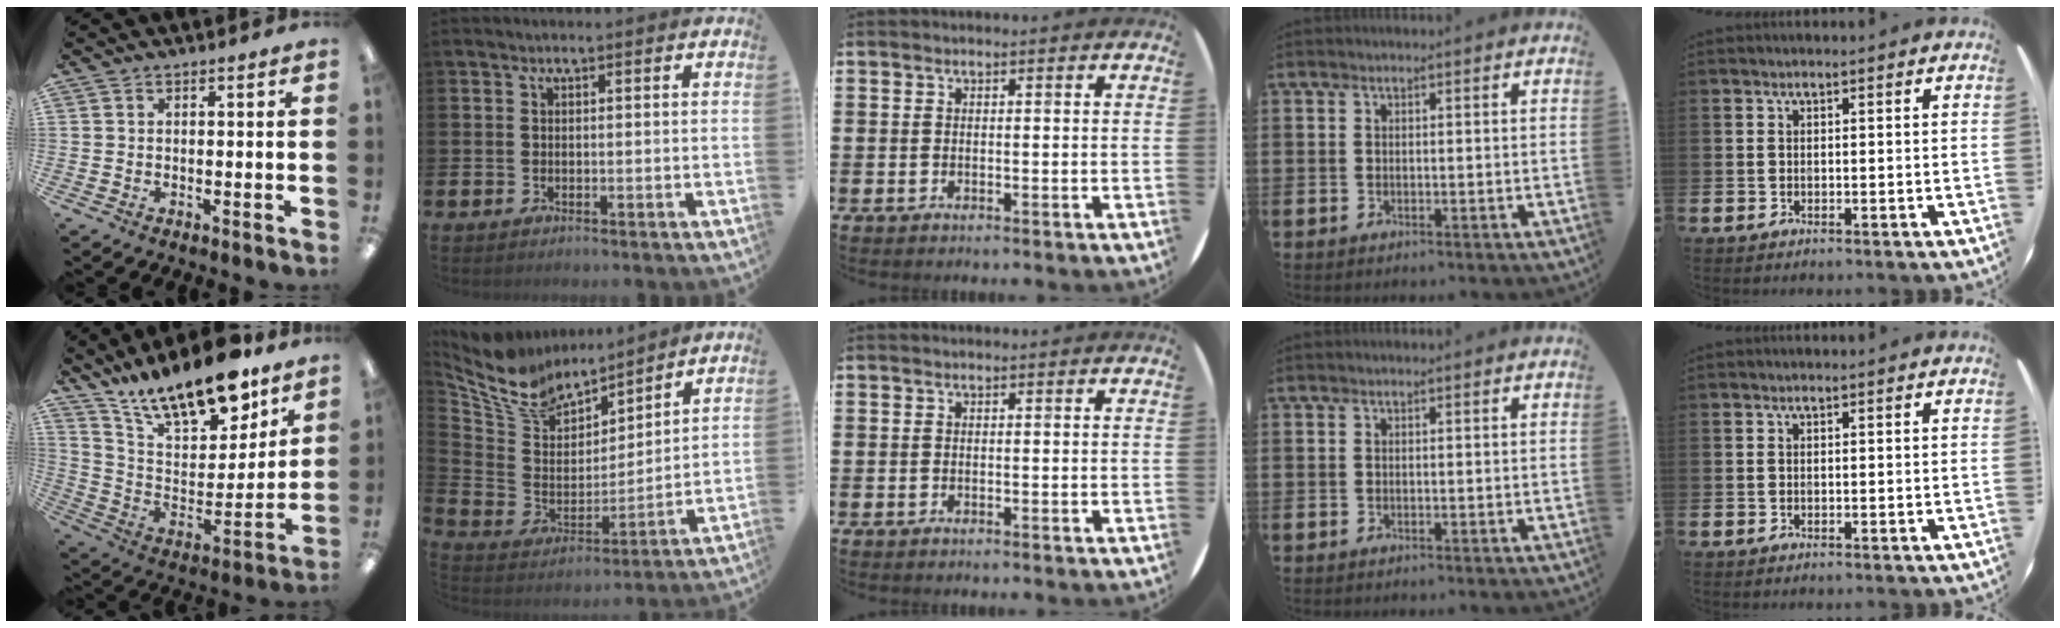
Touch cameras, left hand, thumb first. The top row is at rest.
{"thumb": {"total": 18.1, "force": [15.0, 5.8, 8.3], "torque": [-0.149, -0.107, 0.263]}, "index": {"total": 10.5, "force": [9.4, 4.0, 2.1], "torque": [-0.099, -0.063, 0.172]}}